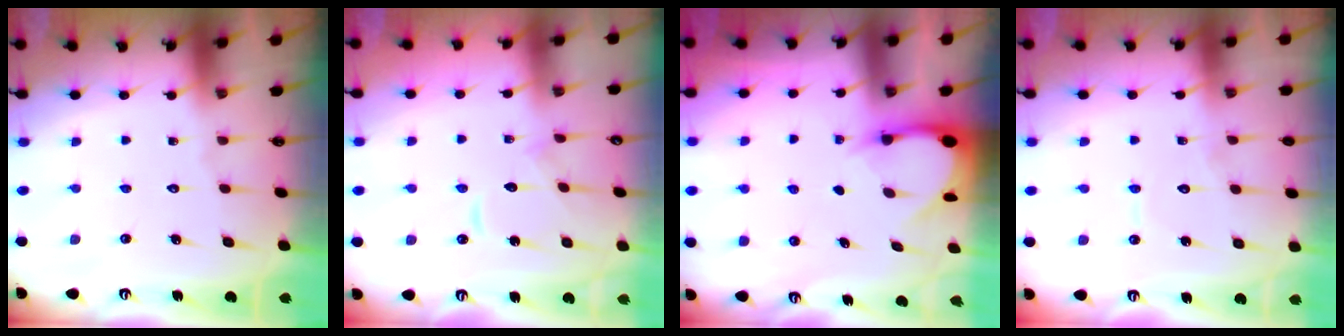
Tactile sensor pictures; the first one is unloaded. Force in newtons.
{"total": 8.6, "press": 8.6, "slide": 0.4}
{"total": 3.1, "press": 3.1, "slide": 0.2}
{"total": 3.7, "press": 3.7, "slide": 0.3}